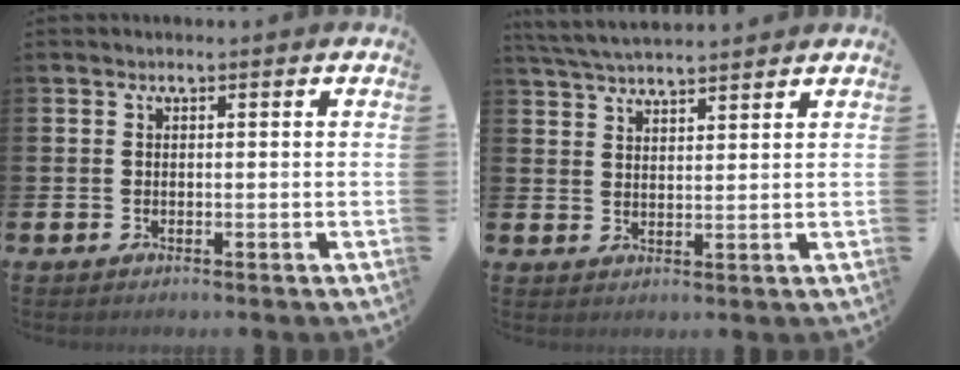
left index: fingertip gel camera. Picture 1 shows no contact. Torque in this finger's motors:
{"motor_torque": [0.82, -0.93, 0.48, 0.08]}